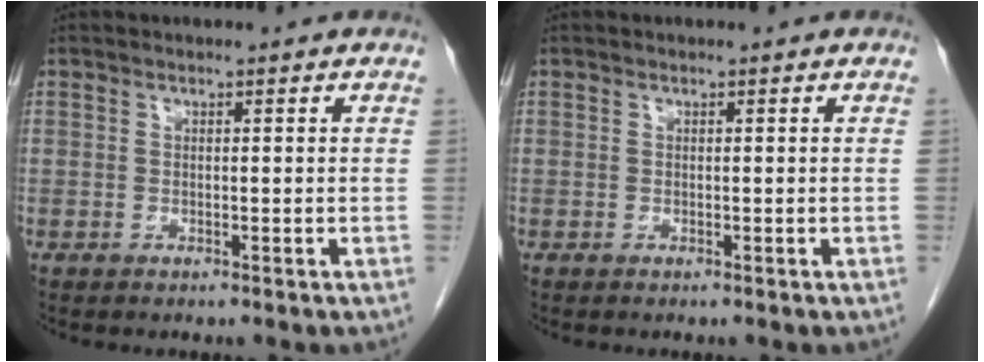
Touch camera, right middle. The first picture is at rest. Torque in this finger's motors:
{"motor_torque": [0.00, 0.00, 0.00, -0.01]}